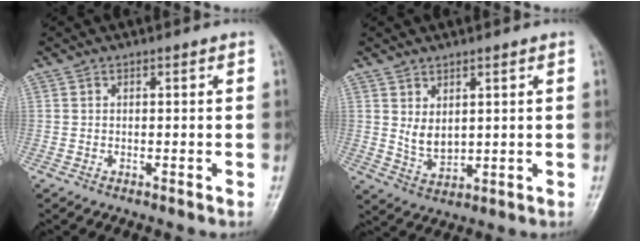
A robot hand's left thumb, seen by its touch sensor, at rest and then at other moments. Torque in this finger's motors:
{"motor_torque": [-0.03, 0.20, 0.26, -0.13, 0.02]}